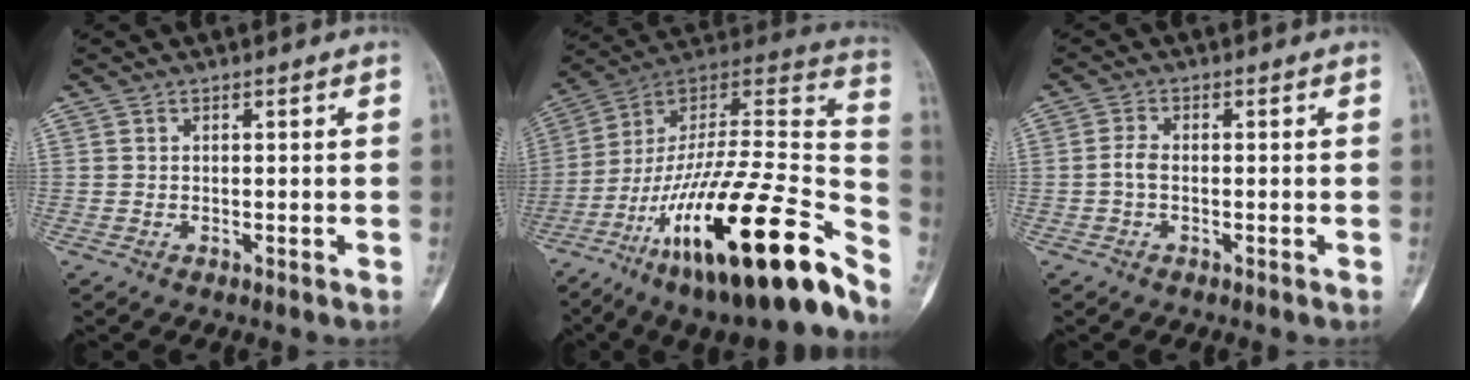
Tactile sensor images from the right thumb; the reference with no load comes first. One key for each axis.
{"total": 33.5, "fx": -19.7, "fy": 7.5, "fz": 26.0, "tx": -0.362, "ty": 0.078, "tz": -0.323}
{"total": 2.1, "fx": -0.5, "fy": 1.1, "fz": 1.7, "tx": -0.035, "ty": 0.004, "tz": -0.013}